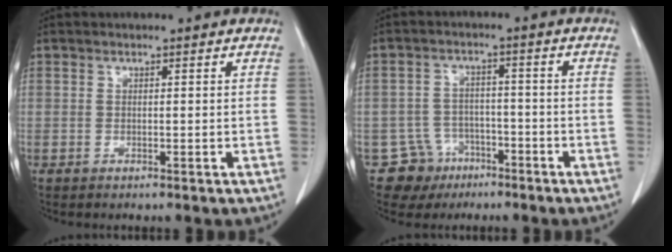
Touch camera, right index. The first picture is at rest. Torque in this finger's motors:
{"motor_torque": [-0.09, -0.14, -0.28, -0.13]}